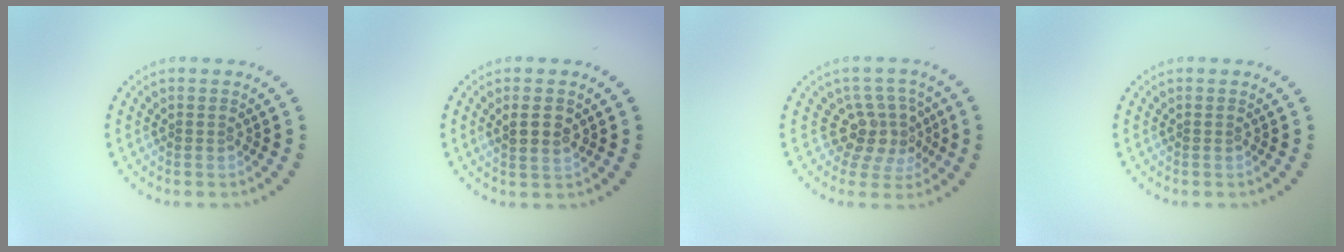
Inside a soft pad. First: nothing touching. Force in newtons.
{"total": 2.0, "press": 1.9, "slide": 0.6}
{"total": 3.8, "press": 2.7, "slide": 2.6}
{"total": 0.0}